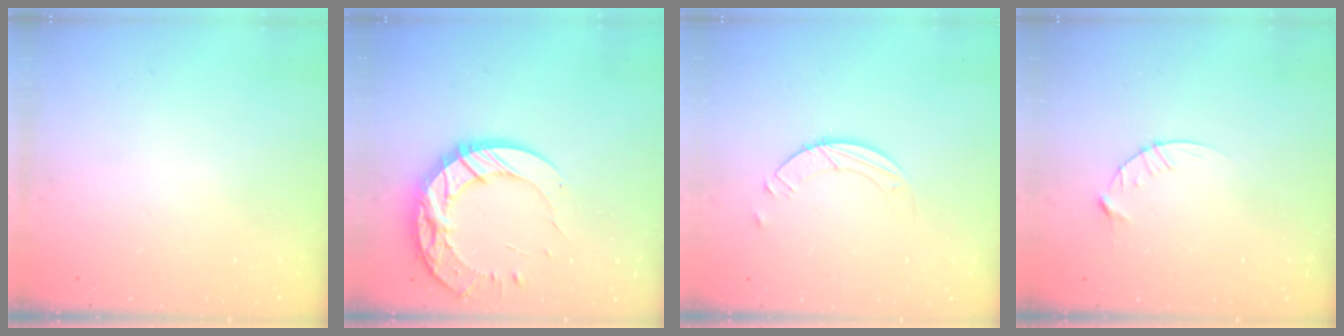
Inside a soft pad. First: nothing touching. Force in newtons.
{"total": 16.1, "press": 16.0, "slide": 1.2}
{"total": 3.8, "press": 3.7, "slide": 0.4}
{"total": 4.1, "press": 4.1, "slide": 0.5}